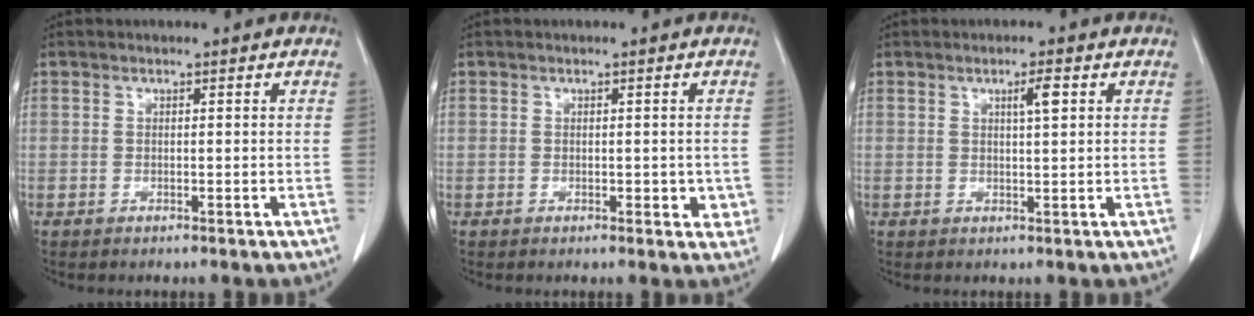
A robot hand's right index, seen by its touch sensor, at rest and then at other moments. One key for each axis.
{"total": 2.8, "fx": -0.6, "fy": 1.6, "fz": 2.2, "tx": -0.012, "ty": 0.001, "tz": -0.005}
{"total": 2.5, "fx": 1.0, "fy": 0.2, "fz": 2.3, "tx": -0.040, "ty": 0.000, "tz": 0.016}